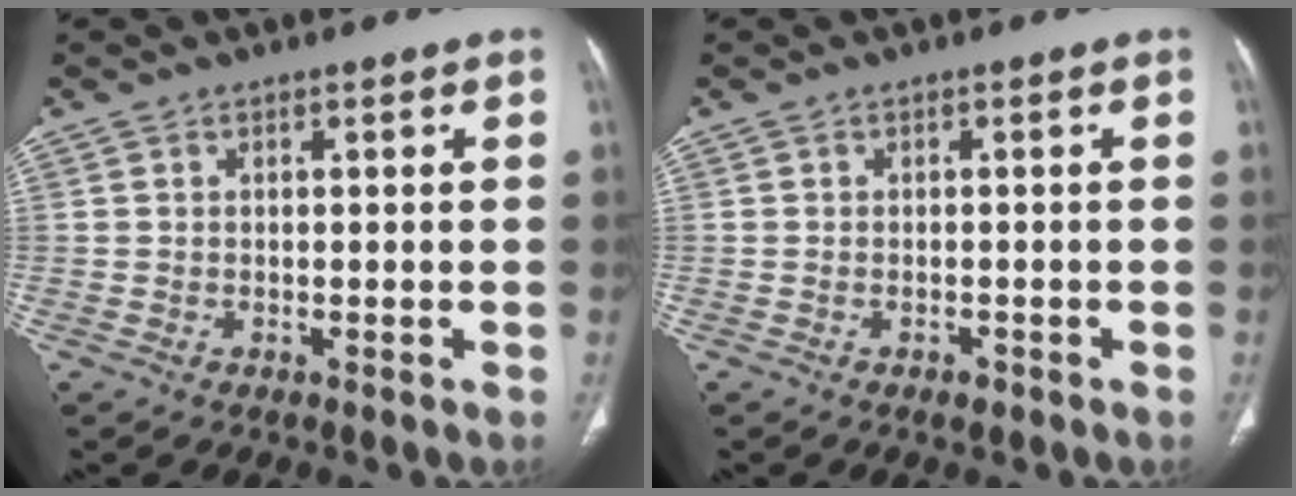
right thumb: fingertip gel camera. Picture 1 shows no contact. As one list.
[{"total": 1.0, "force": [-0.7, 0.5, 0.5], "torque": [-0.008, 0.003, -0.009]}]